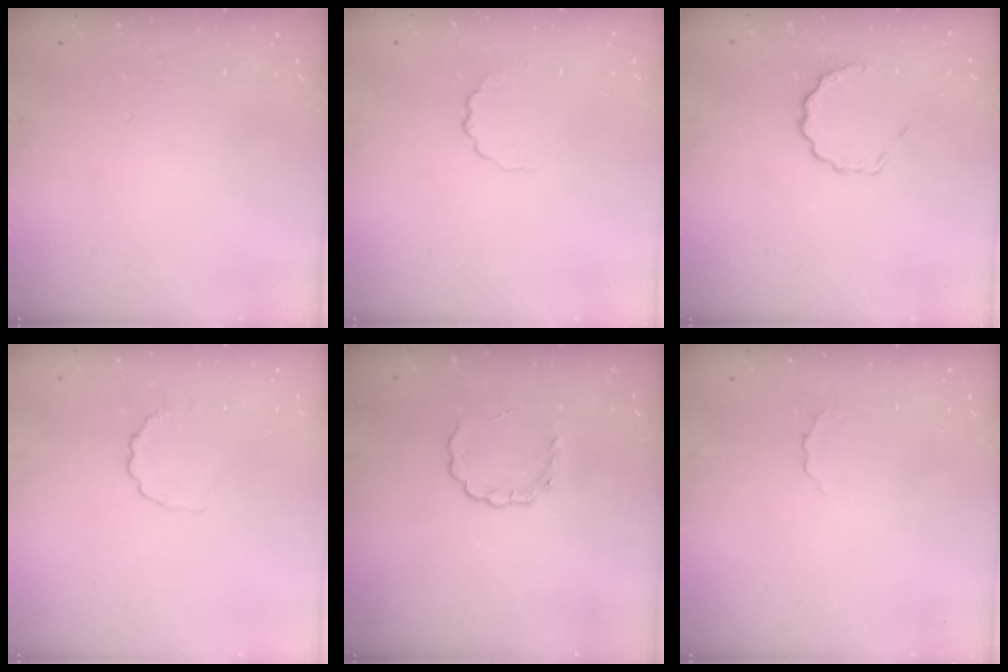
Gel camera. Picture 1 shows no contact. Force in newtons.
{"total": 3.1, "press": 2.9, "slide": 1.1}
{"total": 4.7, "press": 4.4, "slide": 1.6}
{"total": 2.7, "press": 2.5, "slide": 1.0}
{"total": 2.8, "press": 2.8, "slide": 0.4}
{"total": 1.6, "press": 1.5, "slide": 0.5}